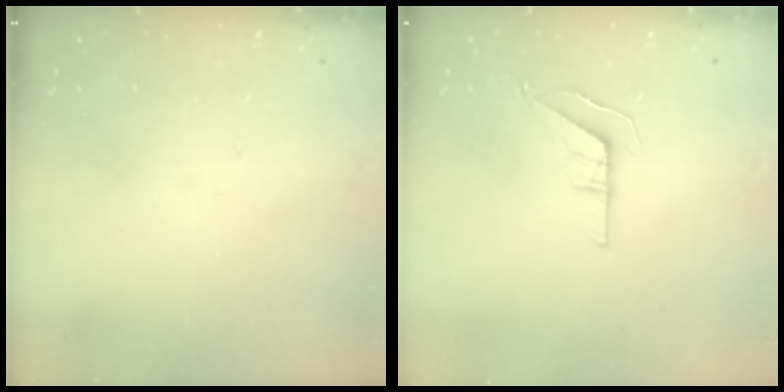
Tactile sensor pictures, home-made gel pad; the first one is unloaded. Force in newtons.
{"total": 5.5, "press": 5.5, "slide": 0.4}